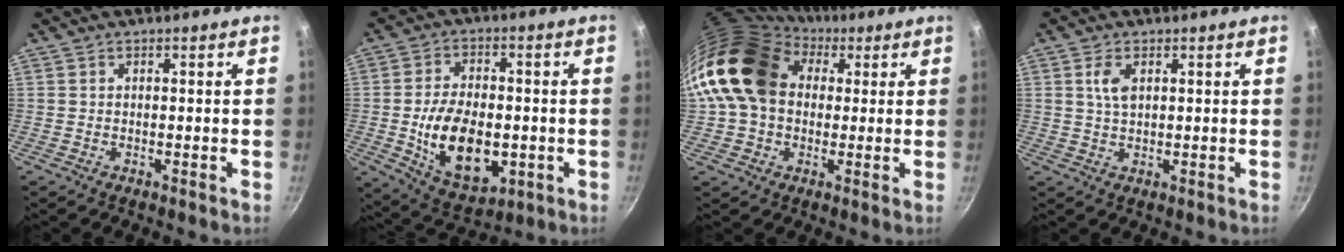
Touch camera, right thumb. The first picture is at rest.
{"total": 15.9, "force": [-2.5, 9.4, 12.6], "torque": [-0.195, 0.003, -0.029]}
{"total": 17.6, "force": [3.6, 13.5, 10.6], "torque": [-0.170, 0.031, 0.051]}
{"total": 3.7, "force": [1.2, 2.0, 2.9], "torque": [-0.052, -0.002, 0.023]}